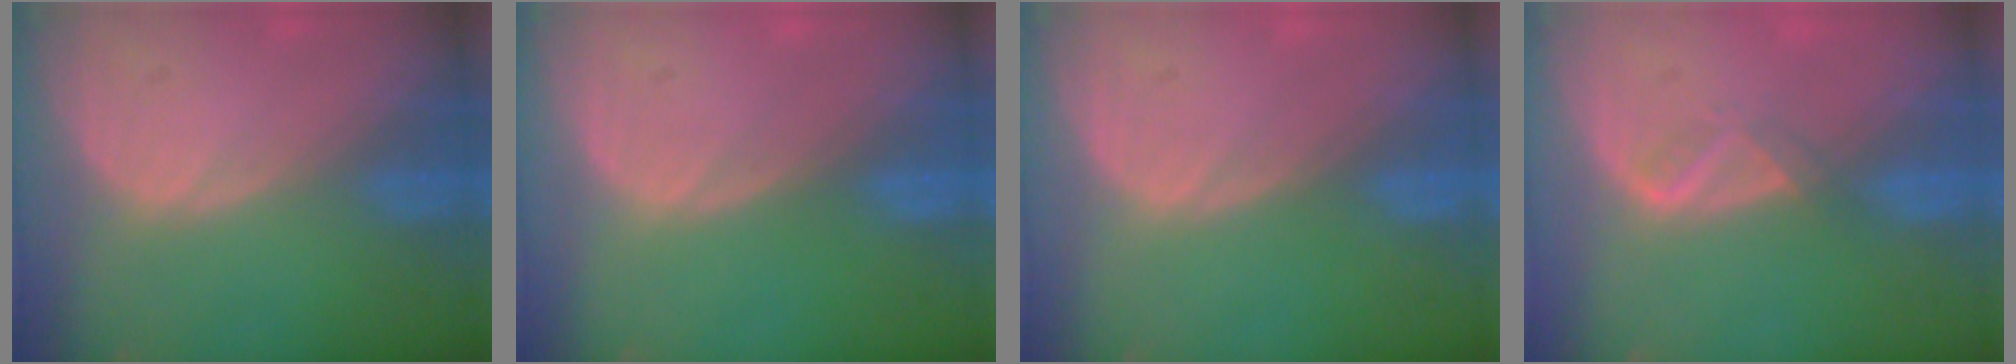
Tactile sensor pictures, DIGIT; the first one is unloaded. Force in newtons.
{"total": 0.0}
{"total": 0.0}
{"total": 1.9, "press": 1.8, "slide": 0.7}